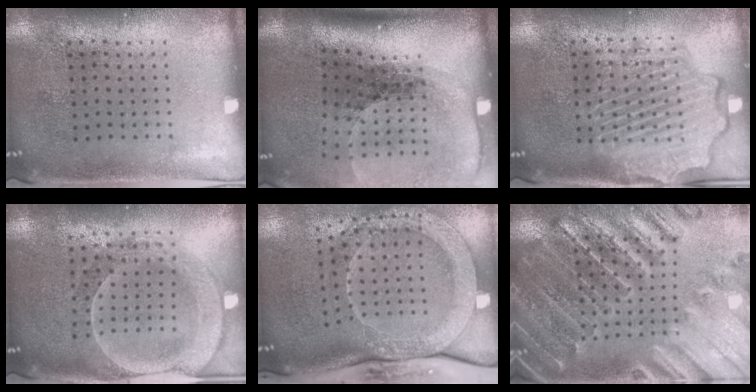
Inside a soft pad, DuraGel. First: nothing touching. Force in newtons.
{"total": 2.6, "press": 1.9, "slide": 1.8}
{"total": 4.2, "press": 4.2, "slide": 0.5}
{"total": 2.2, "press": 2.0, "slide": 0.9}
{"total": 3.0, "press": 2.3, "slide": 1.9}
{"total": 2.0, "press": 2.0, "slide": 0.1}